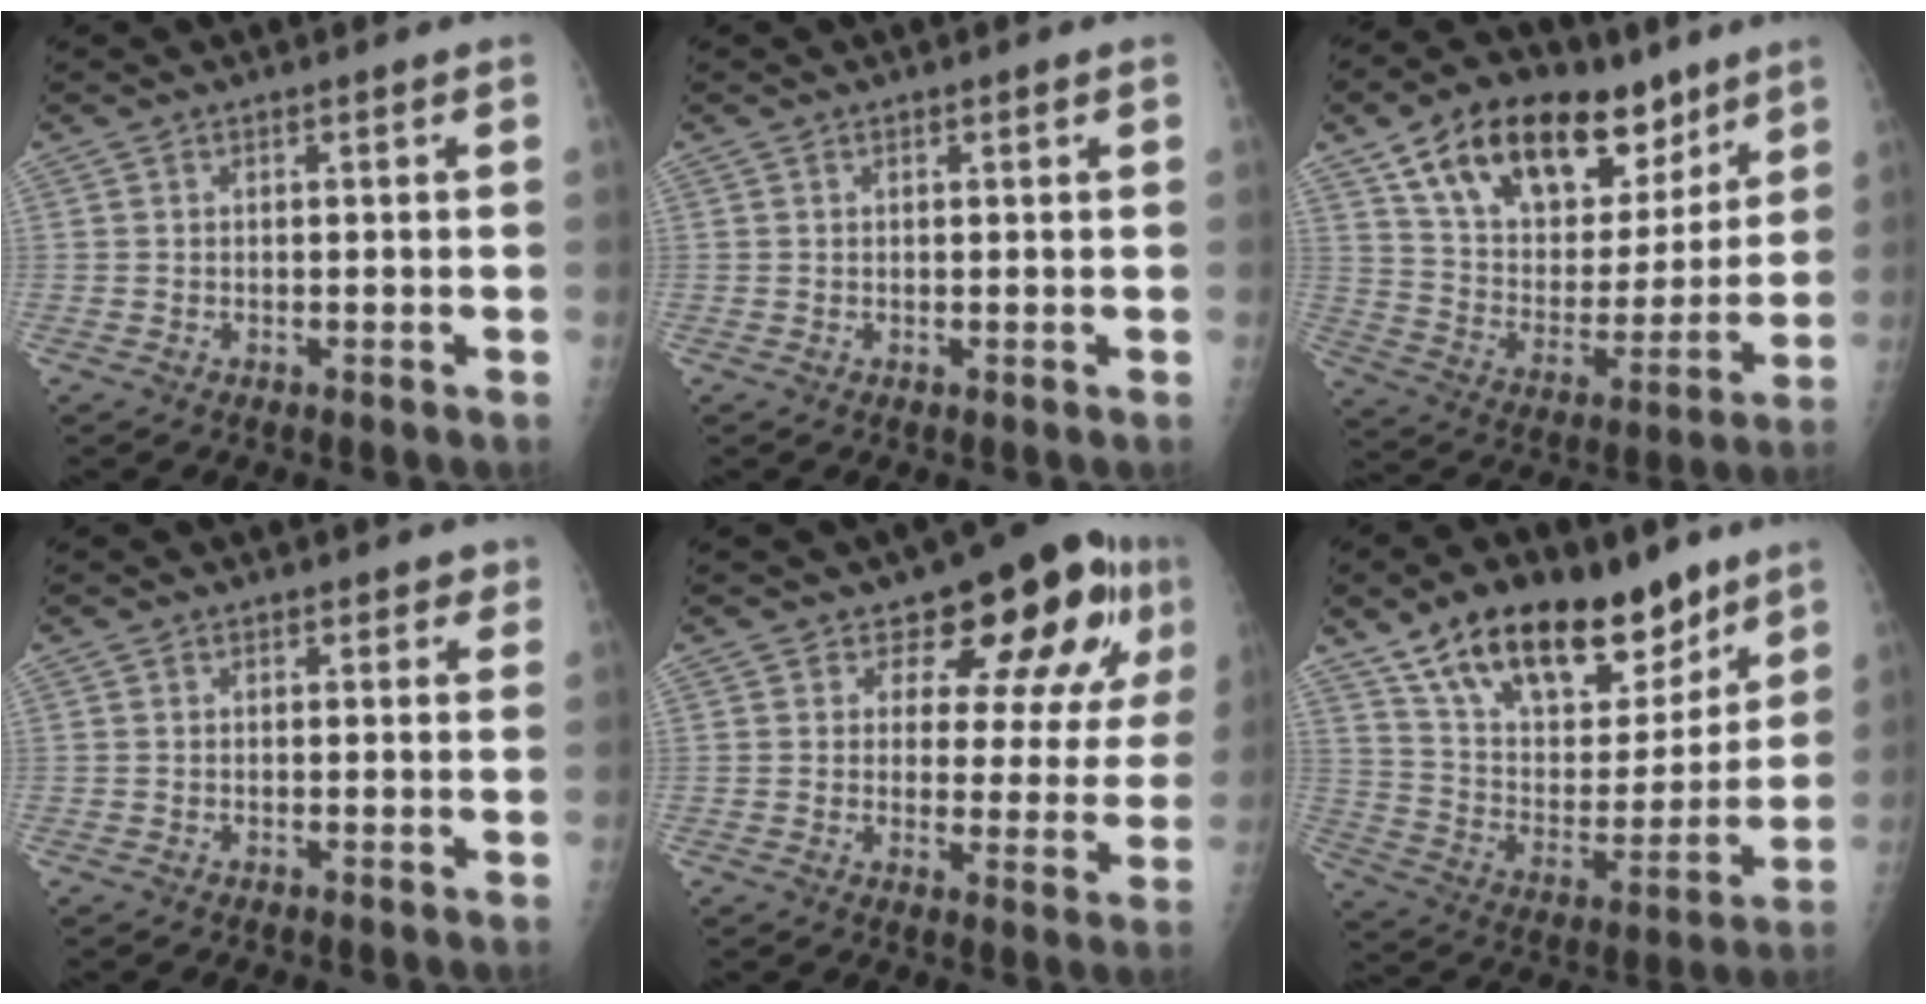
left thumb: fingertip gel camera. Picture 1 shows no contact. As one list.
[{"total": 0.6, "force": [0.3, 0.2, 0.4], "torque": [-0.004, 0.000, 0.005]}, {"total": 25.4, "force": [14.9, 13.9, 15.1], "torque": [-0.206, -0.031, 0.255]}, {"total": 1.6, "force": [1.0, 1.1, 0.4], "torque": [0.018, -0.003, 0.005]}, {"total": 14.5, "force": [7.8, 7.5, 9.7], "torque": [-0.075, -0.035, 0.093]}, {"total": 25.0, "force": [16.5, 12.2, 14.3], "torque": [-0.188, -0.053, 0.276]}]